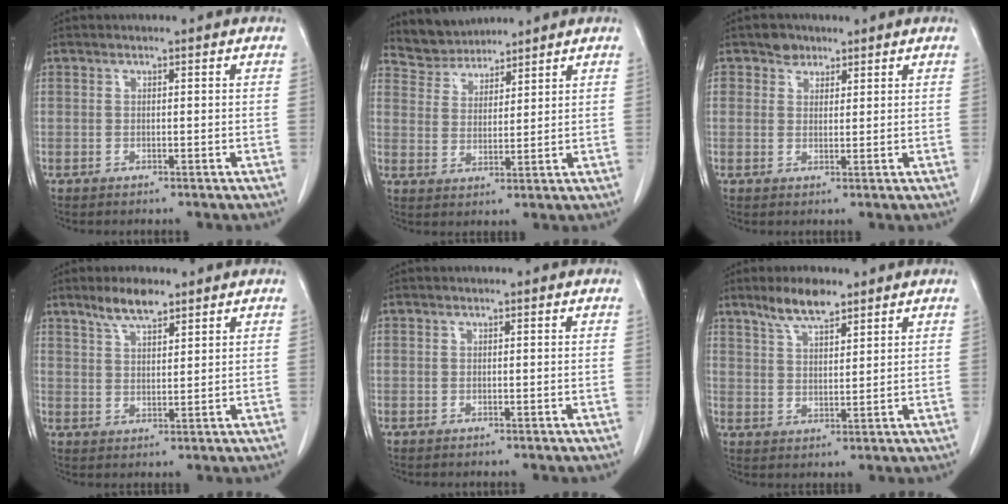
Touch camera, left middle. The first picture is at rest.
{"total": 5.3, "force": [5.1, 1.3, -0.7], "torque": [0.007, 0.017, 0.103]}
{"total": 2.3, "force": [1.6, 1.6, 0.2], "torque": [0.000, 0.000, 0.023]}
{"total": 5.1, "force": [4.0, 1.2, 3.0], "torque": [-0.061, 0.002, 0.075]}
{"total": 0.0}
{"total": 6.1, "force": [4.7, 1.4, 3.6], "torque": [-0.072, 0.003, 0.089]}